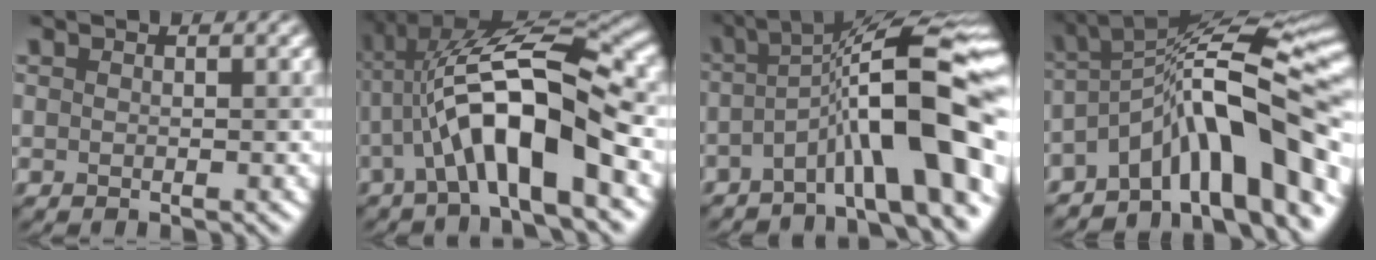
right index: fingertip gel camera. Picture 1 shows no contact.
{"total": 10.8, "force": [-2.2, 3.2, 10.0], "torque": [-0.182, 0.024, -0.041]}
{"total": 12.2, "force": [-3.5, 2.4, 11.4], "torque": [-0.171, 0.027, -0.060]}
{"total": 12.6, "force": [-5.1, 3.7, 10.9], "torque": [-0.147, 0.023, -0.088]}